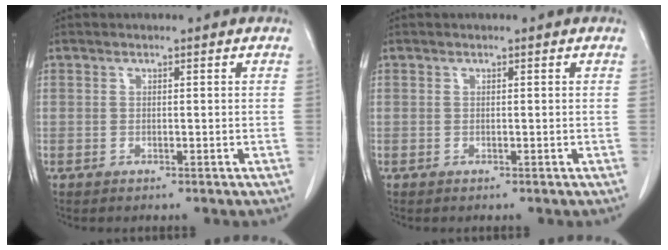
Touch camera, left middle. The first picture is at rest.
{"total": 0.0}